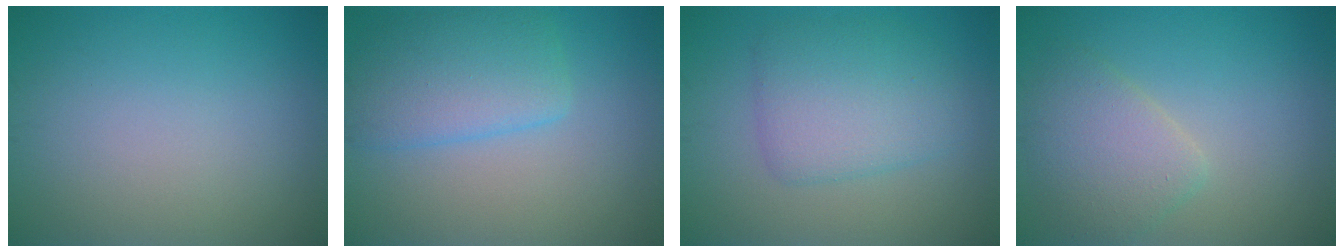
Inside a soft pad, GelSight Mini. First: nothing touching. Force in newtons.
{"total": 4.6, "press": 4.6, "slide": 0.3}
{"total": 4.5, "press": 4.5, "slide": 0.1}
{"total": 3.6, "press": 3.6, "slide": 0.2}